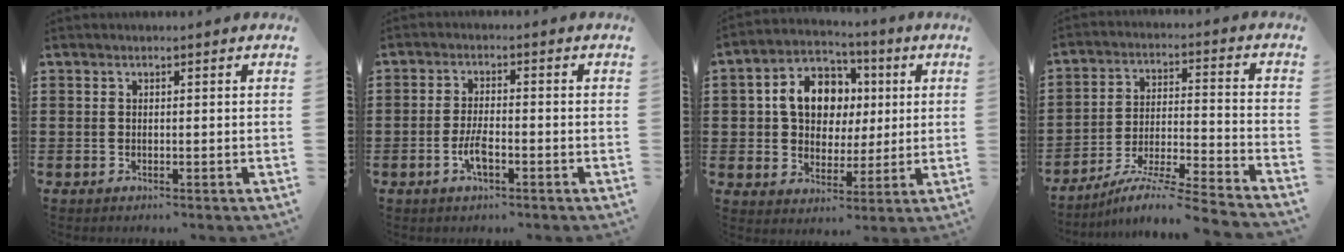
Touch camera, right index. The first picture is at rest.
{"total": 3.9, "force": [-1.6, 1.2, 3.3], "torque": [-0.077, -0.005, -0.034]}
{"total": 10.5, "force": [1.9, 8.1, 6.3], "torque": [-0.139, 0.022, 0.033]}
{"total": 7.7, "force": [-6.8, -0.4, 3.6], "torque": [-0.072, -0.009, -0.138]}